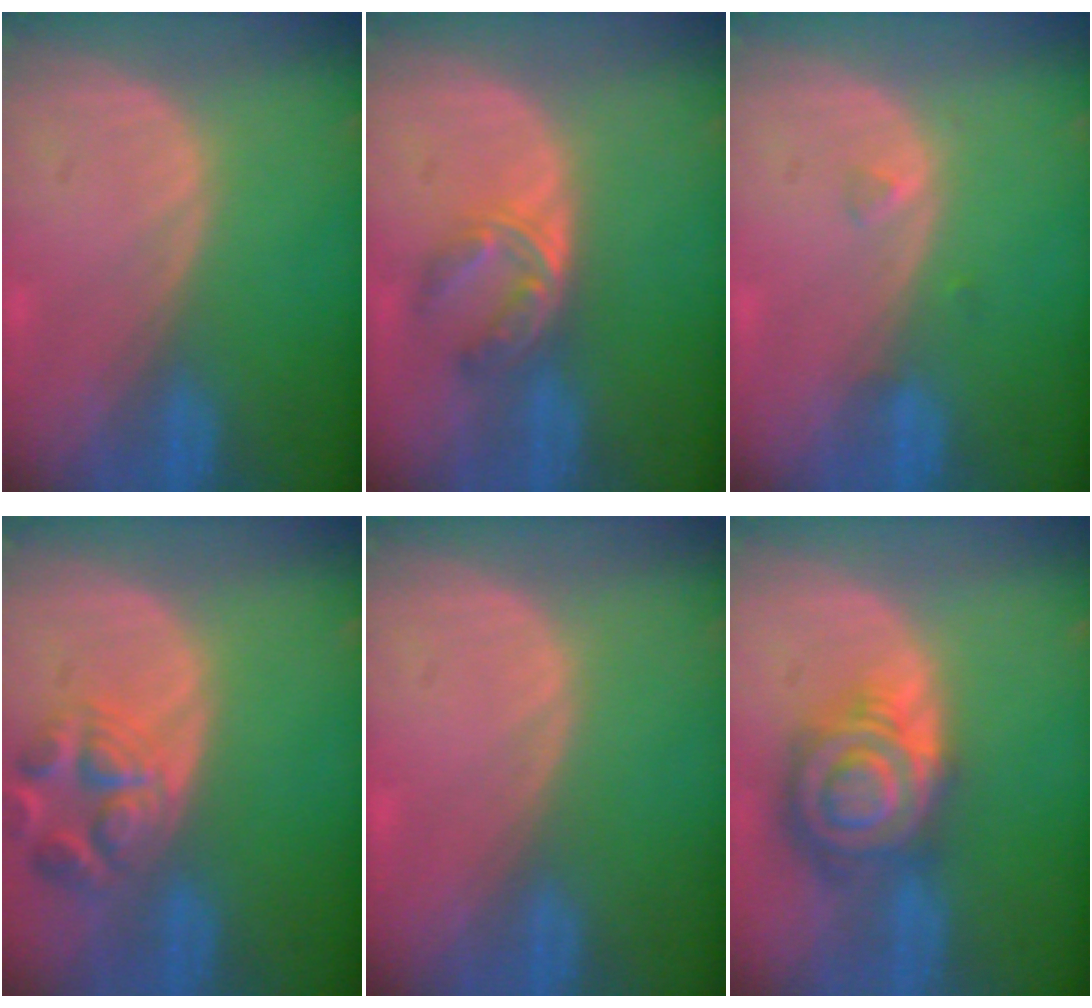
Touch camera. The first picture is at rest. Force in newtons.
{"total": 5.6, "press": 4.6, "slide": 3.2}
{"total": 1.0, "press": 1.0, "slide": 0.2}
{"total": 6.9, "press": 6.3, "slide": 2.8}
{"total": 0.5, "press": 0.0, "slide": 0.5}
{"total": 8.6, "press": 8.6, "slide": 0.6}